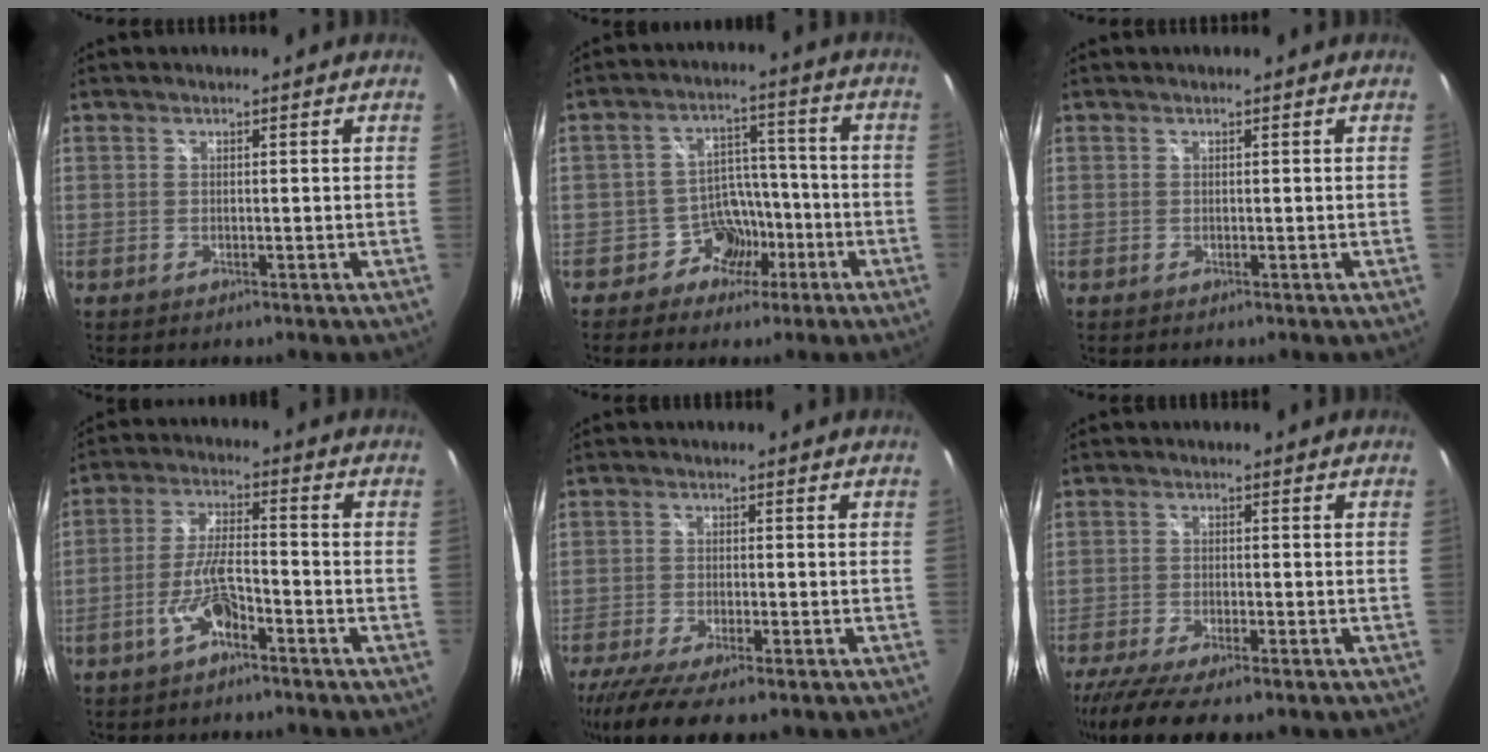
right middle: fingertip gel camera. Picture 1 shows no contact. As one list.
[{"total": 7.3, "force": [-4.3, 5.8, 1.4], "torque": [-0.023, 0.035, -0.065]}, {"total": 0.0}, {"total": 6.9, "force": [-4.1, 1.8, 5.3], "torque": [-0.115, 0.006, -0.073]}, {"total": 11.3, "force": [-8.1, 2.7, 7.4], "torque": [-0.165, -0.052, -0.137]}, {"total": 11.1, "force": [-8.3, 2.4, 6.9], "torque": [-0.155, -0.048, -0.140]}]